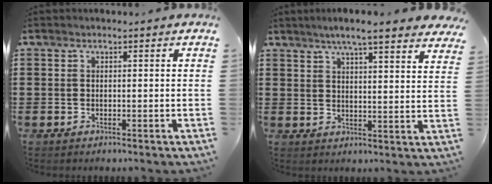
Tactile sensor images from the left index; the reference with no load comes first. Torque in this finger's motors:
{"motor_torque": [2.14, 0.00, 0.70, 0.14]}